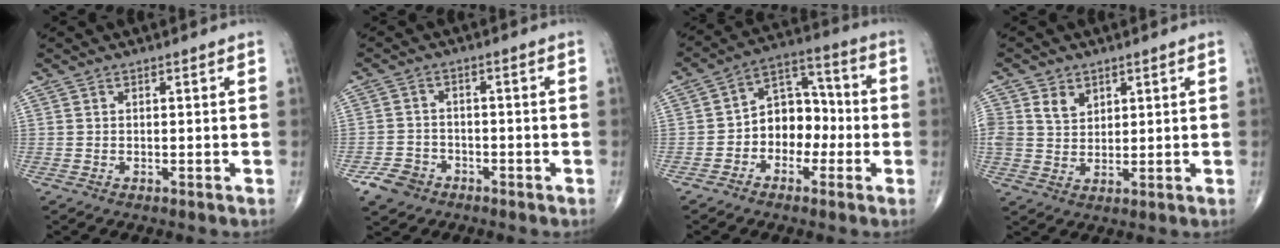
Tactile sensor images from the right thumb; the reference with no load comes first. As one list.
[{"total": 5.0, "force": [-3.1, 3.7, 1.4], "torque": [-0.017, 0.016, -0.053]}, {"total": 9.9, "force": [-2.1, 7.5, 6.2], "torque": [-0.054, 0.044, -0.050]}, {"total": 5.8, "force": [2.6, 4.4, 2.6], "torque": [-0.030, -0.013, 0.052]}]